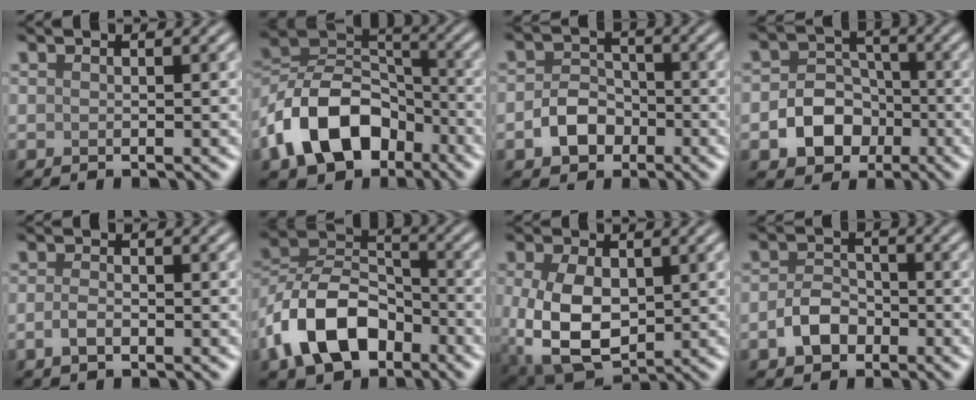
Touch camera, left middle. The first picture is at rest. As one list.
[{"total": 10.6, "force": [-5.3, 6.9, 6.1], "torque": [-0.118, 0.008, -0.113]}, {"total": 3.5, "force": [-1.5, 2.7, 1.8], "torque": [-0.028, 0.004, -0.029]}, {"total": 5.3, "force": [-1.9, 4.3, 2.6], "torque": [-0.021, -0.002, -0.045]}, {"total": 1.4, "force": [-0.6, 0.7, 1.0], "torque": [-0.022, 0.000, -0.015]}, {"total": 9.6, "force": [-4.9, 5.9, 5.9], "torque": [-0.116, 0.011, -0.109]}, {"total": 8.4, "force": [-0.3, 5.4, 6.4], "torque": [-0.148, -0.014, 0.006]}, {"total": 3.2, "force": [-1.5, 2.3, 1.7], "torque": [-0.028, 0.005, -0.031]}]